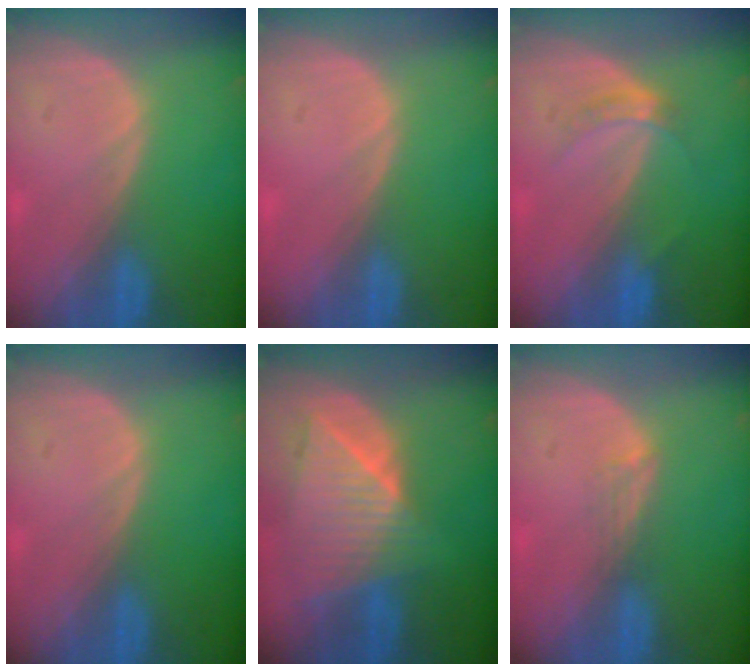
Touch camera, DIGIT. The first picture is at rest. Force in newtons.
{"total": 0.6, "press": 0.2, "slide": 0.5}
{"total": 2.8, "press": 2.5, "slide": 1.3}
{"total": 0.0}
{"total": 9.1, "press": 8.0, "slide": 4.3}
{"total": 1.8, "press": 1.3, "slide": 1.2}